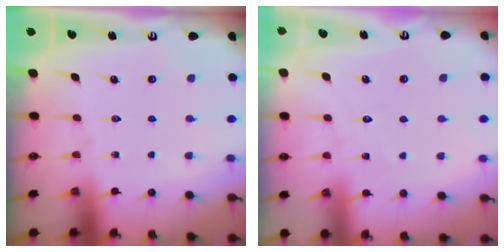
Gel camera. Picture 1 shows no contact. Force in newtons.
{"total": 3.0, "press": 3.0, "slide": 0.2}